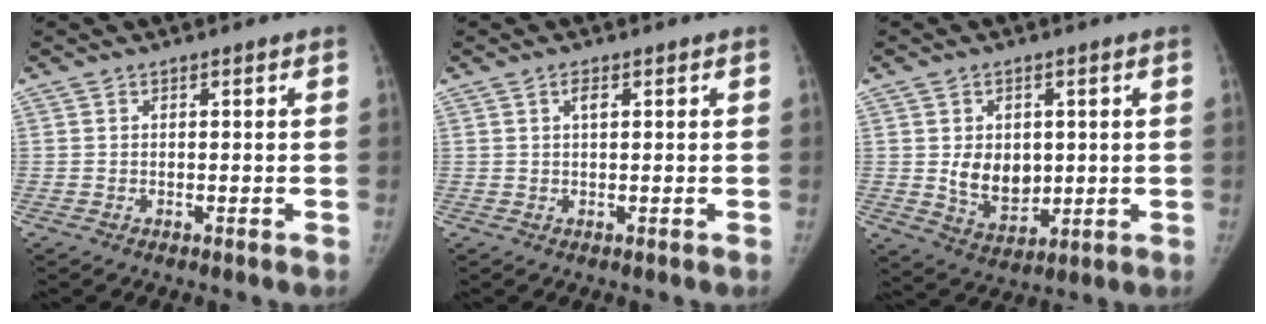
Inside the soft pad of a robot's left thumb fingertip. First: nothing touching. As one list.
[{"total": 1.6, "force": [0.7, 0.7, 1.3], "torque": [-0.023, 0.001, 0.010]}, {"total": 8.6, "force": [0.7, 6.2, 5.9], "torque": [-0.065, -0.015, 0.028]}]